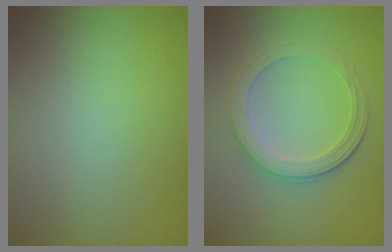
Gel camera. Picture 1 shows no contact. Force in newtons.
{"total": 4.0, "press": 3.4, "slide": 2.0}